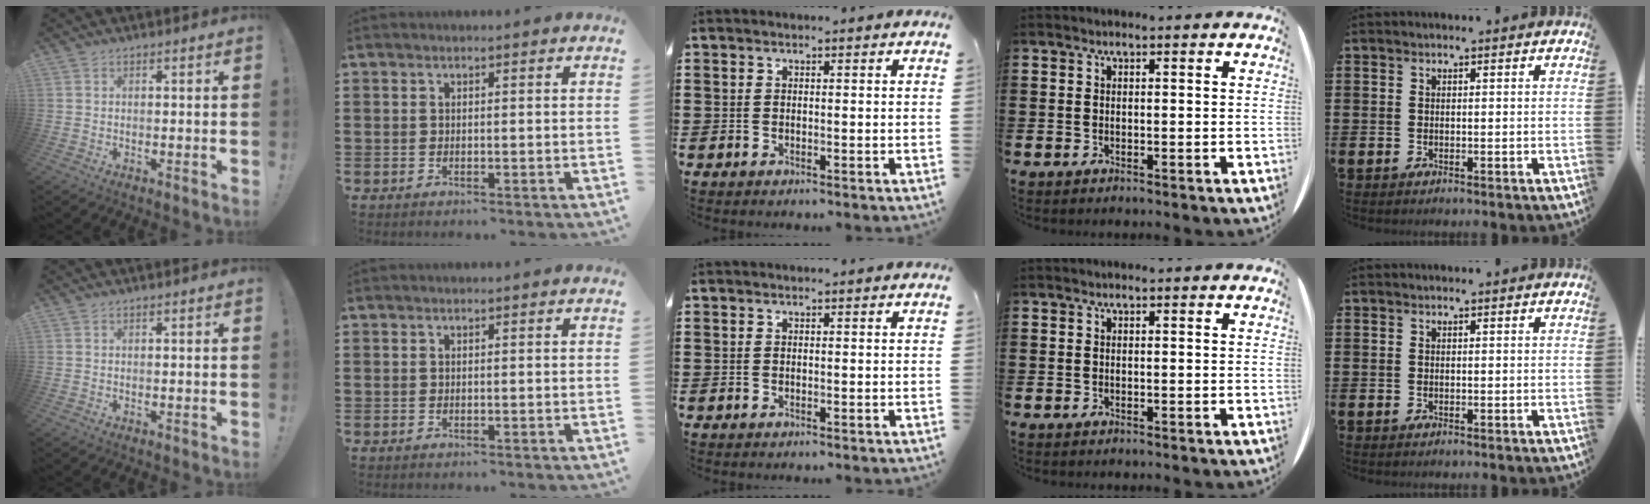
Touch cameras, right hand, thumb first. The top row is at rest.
{}